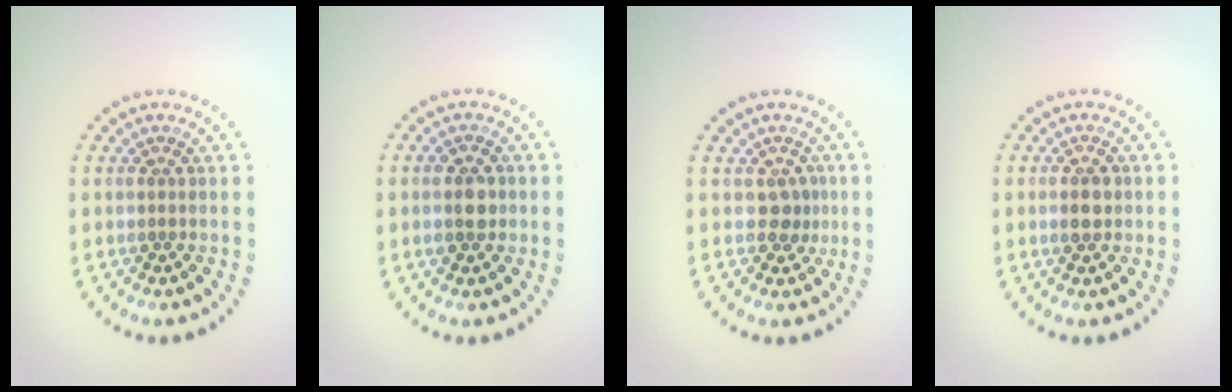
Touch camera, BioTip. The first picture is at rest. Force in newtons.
{"total": 2.5, "press": 2.5, "slide": 0.2}
{"total": 1.8, "press": 1.5, "slide": 1.1}
{"total": 2.1, "press": 2.1, "slide": 0.0}